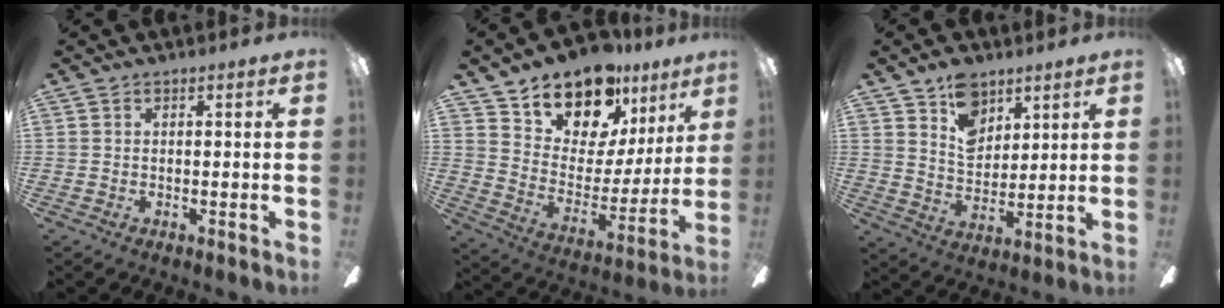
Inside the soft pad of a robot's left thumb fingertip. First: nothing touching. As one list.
[{"total": 17.1, "force": [13.8, 8.5, 5.4], "torque": [-0.107, -0.106, 0.249]}, {"total": 10.7, "force": [7.0, 6.7, 4.6], "torque": [-0.066, -0.031, 0.129]}]